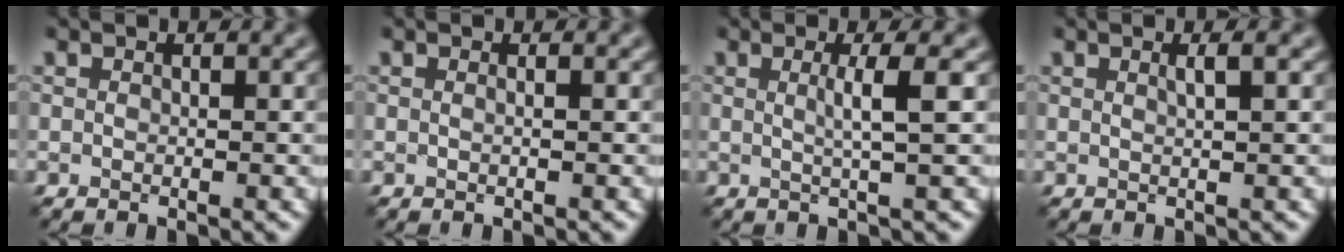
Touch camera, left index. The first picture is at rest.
{"total": 0.6, "force": [0.1, 0.2, 0.5], "torque": [-0.006, -0.002, -0.006]}
{"total": 2.9, "force": [0.4, 0.6, 2.8], "torque": [-0.045, 0.003, 0.000]}
{"total": 1.4, "force": [0.5, 0.4, 1.3], "torque": [-0.013, 0.002, 0.001]}